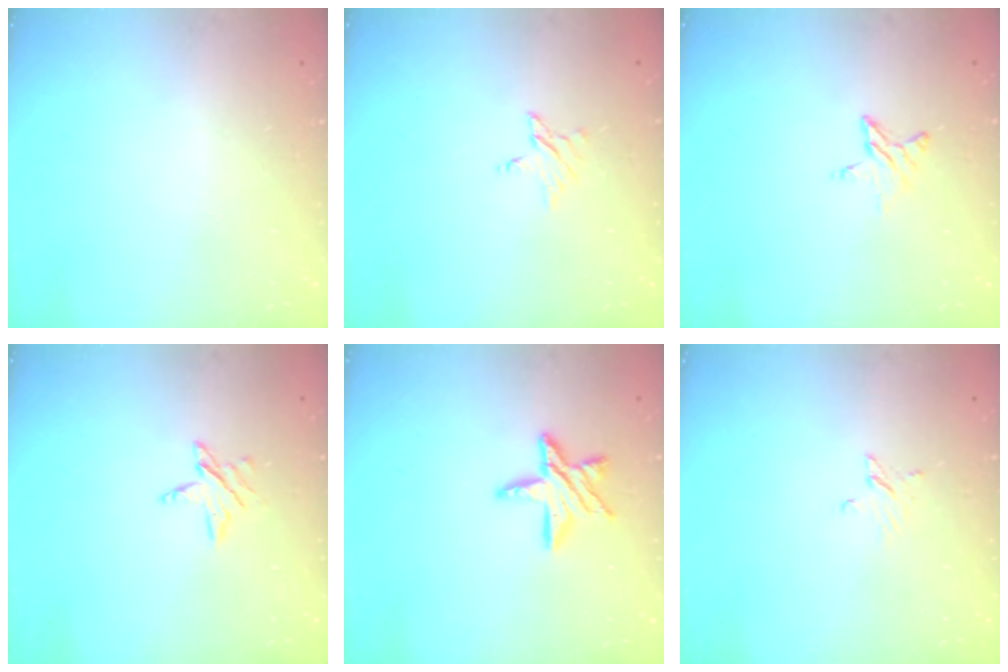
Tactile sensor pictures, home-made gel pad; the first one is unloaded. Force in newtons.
{"total": 2.7, "press": 2.7, "slide": 0.2}
{"total": 5.0, "press": 5.0, "slide": 0.6}
{"total": 4.7, "press": 4.7, "slide": 0.6}
{"total": 10.3, "press": 10.3, "slide": 0.9}
{"total": 2.4, "press": 2.4, "slide": 0.2}